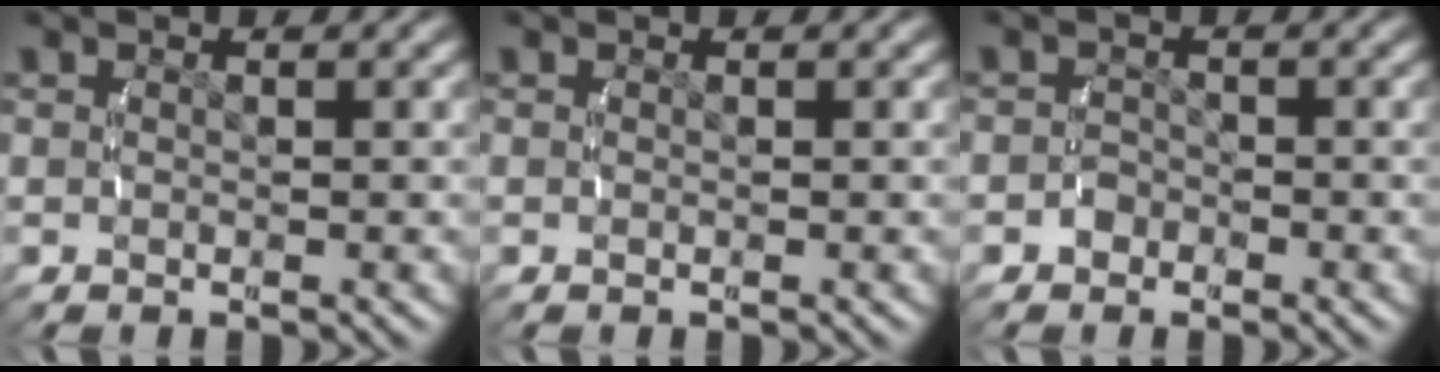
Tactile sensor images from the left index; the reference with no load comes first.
{"total": 0.0}
{"total": 1.2, "force": [-1.0, 0.6, -0.1], "torque": [0.003, -0.009, -0.015]}